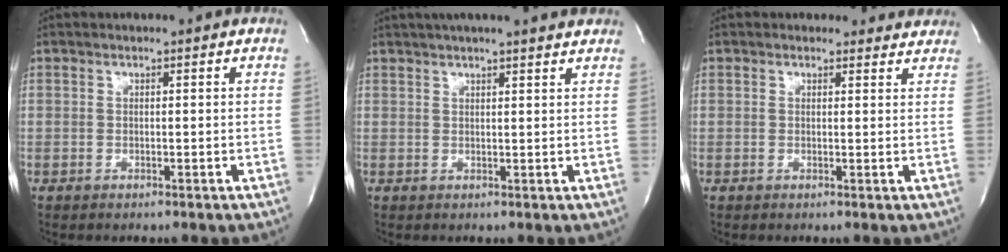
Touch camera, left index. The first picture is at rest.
{"total": 11.8, "force": [10.3, 1.2, 5.6], "torque": [-0.087, 0.031, 0.130]}
{"total": 4.6, "force": [4.1, 2.0, -0.1], "torque": [0.018, 0.000, 0.028]}